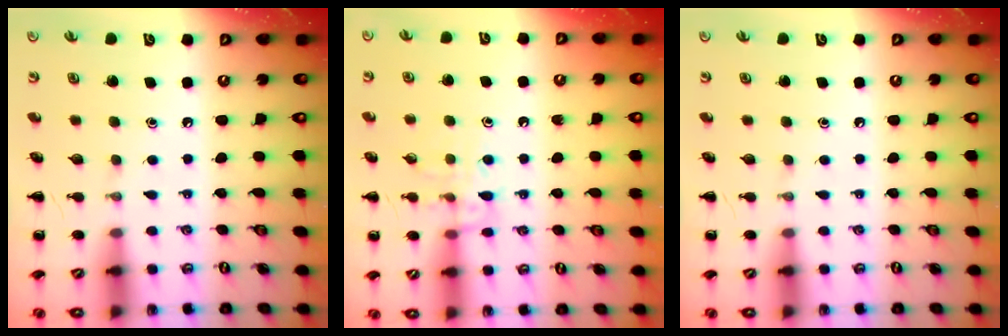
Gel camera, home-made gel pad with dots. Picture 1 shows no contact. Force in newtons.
{"total": 9.8, "press": 9.8, "slide": 1.2}
{"total": 0.0}